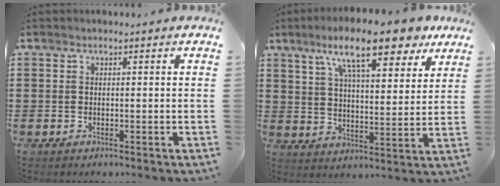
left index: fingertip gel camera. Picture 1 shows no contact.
{"total": 13.1, "force": [9.3, 2.7, 8.8], "torque": [-0.163, -0.026, 0.154]}